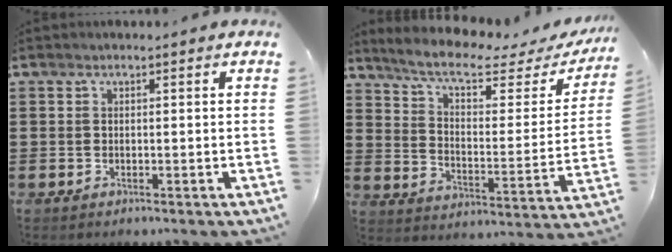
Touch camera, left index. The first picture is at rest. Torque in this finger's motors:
{"motor_torque": [1.10, -1.04, 0.35, 0.06]}